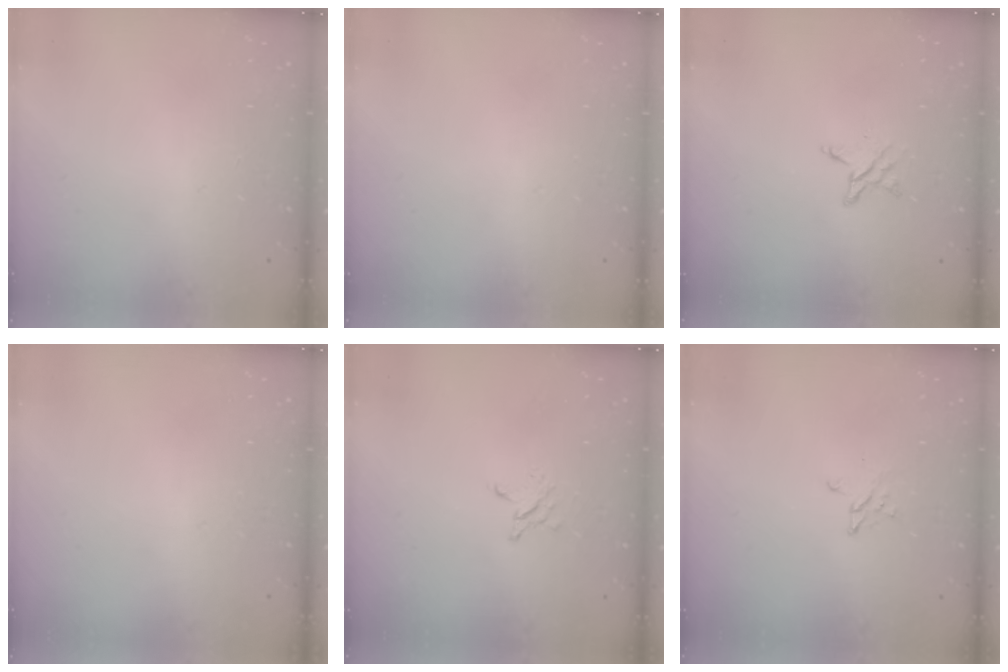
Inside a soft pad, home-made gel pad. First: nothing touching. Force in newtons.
{"total": 0.0}
{"total": 3.9, "press": 3.8, "slide": 0.4}
{"total": 0.0}
{"total": 2.5, "press": 2.5, "slide": 0.3}
{"total": 2.2, "press": 2.2, "slide": 0.2}